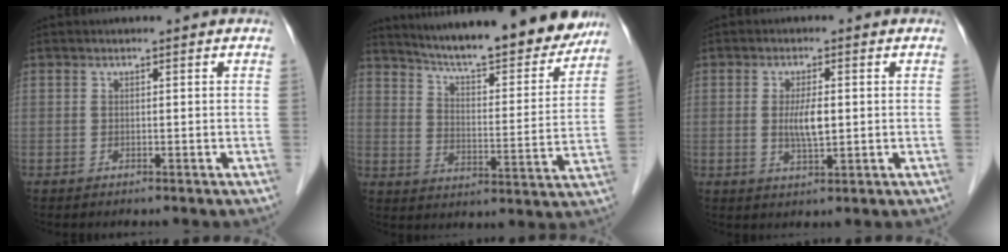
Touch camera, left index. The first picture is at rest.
{"total": 21.4, "force": [19.1, 3.1, 9.1], "torque": [-0.137, -0.029, 0.260]}
{"total": 4.1, "force": [-0.1, 1.0, 4.0], "torque": [-0.078, -0.005, 0.000]}